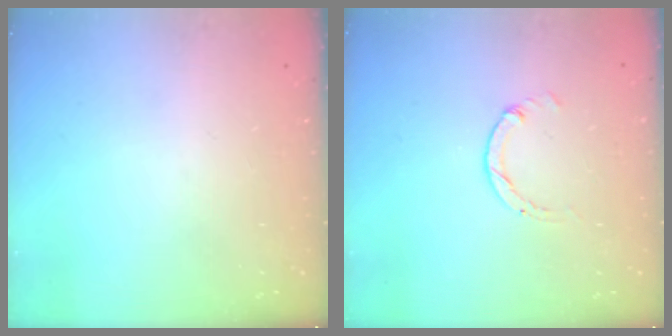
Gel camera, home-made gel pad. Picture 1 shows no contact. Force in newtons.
{"total": 0.0}